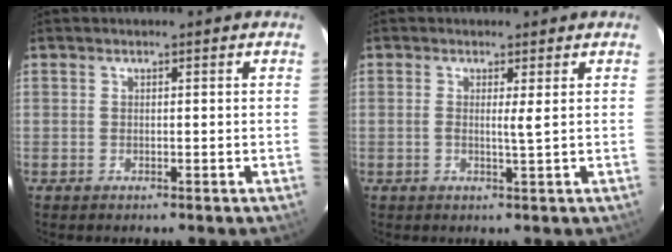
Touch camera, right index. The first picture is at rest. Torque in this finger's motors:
{"motor_torque": [-0.38, -0.01, -0.07, -0.01]}